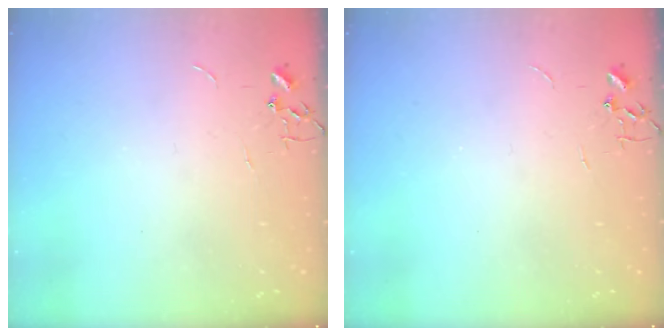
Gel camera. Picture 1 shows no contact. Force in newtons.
{"total": 0.0}